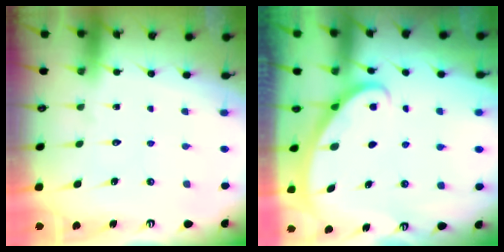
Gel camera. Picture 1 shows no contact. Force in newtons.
{"total": 2.7, "press": 2.7, "slide": 0.1}